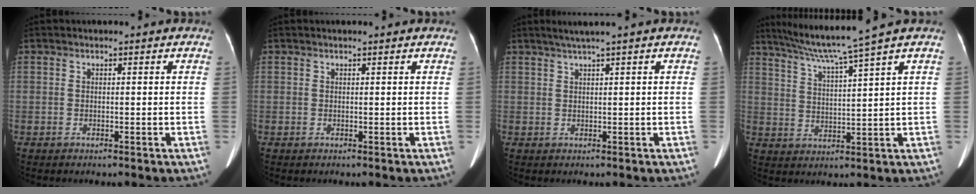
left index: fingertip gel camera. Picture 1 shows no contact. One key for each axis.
{"total": 0.8, "fx": 0.7, "fy": 0.1, "fz": 0.3, "tx": -0.007, "ty": 0.013, "tz": 0.009}
{"total": 2.4, "fx": 1.6, "fy": -0.6, "fz": 1.6, "tx": -0.036, "ty": 0.004, "tz": 0.035}
{"total": 9.1, "fx": 7.2, "fy": -2.6, "fz": 4.9, "tx": -0.087, "ty": -0.001, "tz": 0.129}